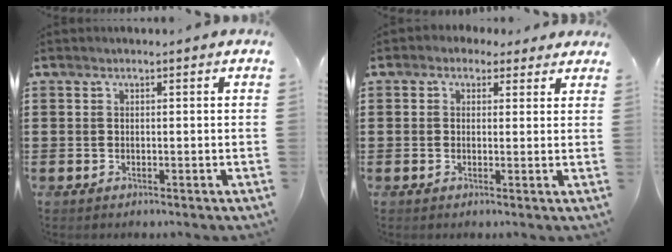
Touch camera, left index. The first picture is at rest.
{"total": 1.8, "force": [0.9, 1.4, 0.5], "torque": [-0.009, 0.005, 0.014]}